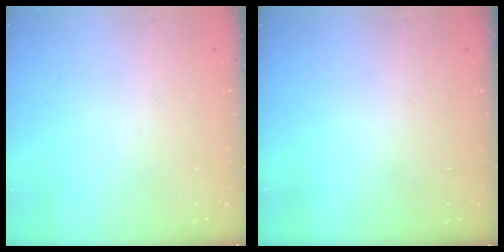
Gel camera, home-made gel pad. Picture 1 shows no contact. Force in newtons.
{"total": 0.0}